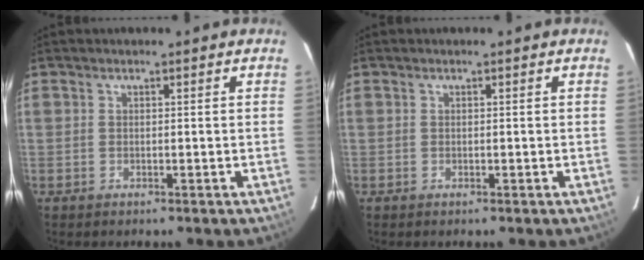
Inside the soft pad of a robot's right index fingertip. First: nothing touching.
{"total": 0.0}